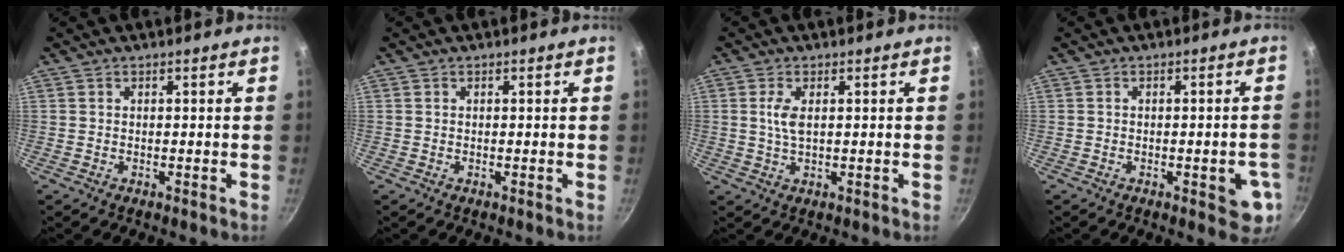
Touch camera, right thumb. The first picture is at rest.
{"total": 0.0}
{"total": 3.4, "force": [0.7, 1.5, 3.0], "torque": [-0.062, -0.001, 0.013]}
{"total": 6.7, "force": [-2.0, 2.6, 5.8], "torque": [-0.049, 0.002, -0.024]}